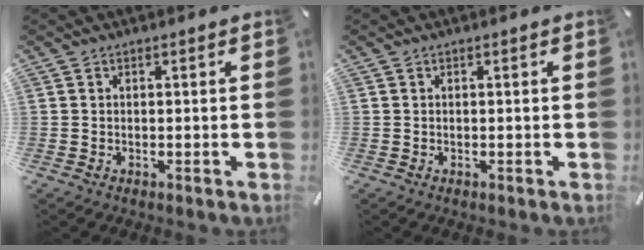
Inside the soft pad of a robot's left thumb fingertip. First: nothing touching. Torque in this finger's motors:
{"motor_torque": [0.00, 0.00, 0.01, 0.01, 0.00]}